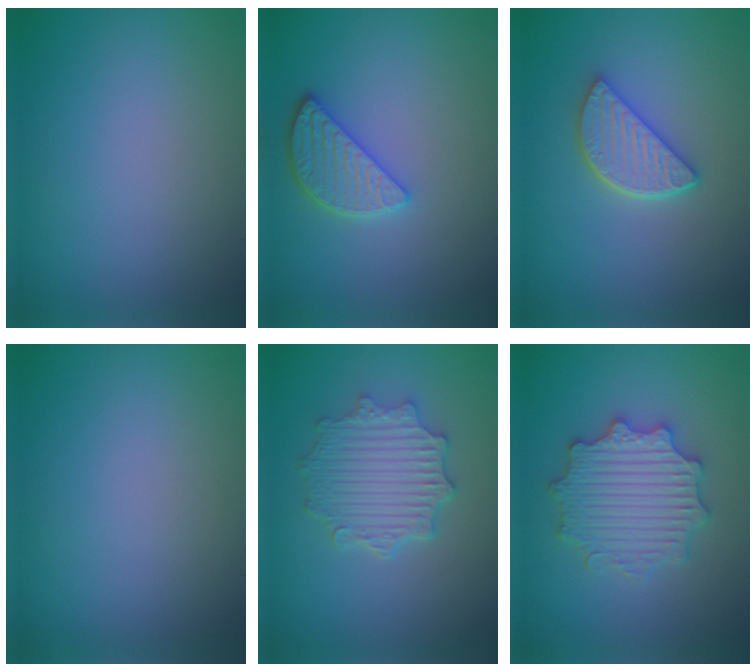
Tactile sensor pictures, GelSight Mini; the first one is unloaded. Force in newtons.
{"total": 3.3, "press": 3.1, "slide": 1.0}
{"total": 4.2, "press": 3.3, "slide": 2.5}
{"total": 0.0}
{"total": 5.1, "press": 4.1, "slide": 3.0}
{"total": 5.6, "press": 5.5, "slide": 1.0}